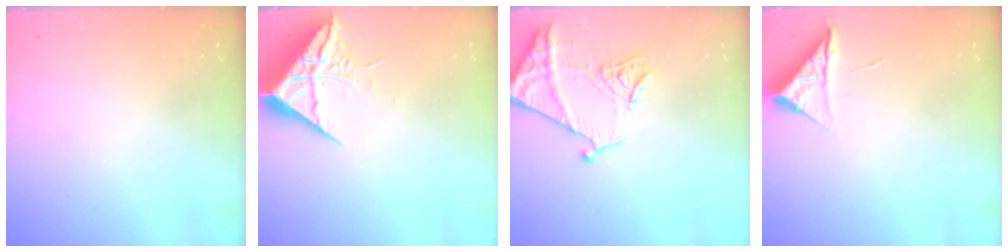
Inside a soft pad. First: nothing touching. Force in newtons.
{"total": 10.4, "press": 10.4, "slide": 0.8}
{"total": 11.9, "press": 11.8, "slide": 1.4}
{"total": 6.5, "press": 6.5, "slide": 0.3}